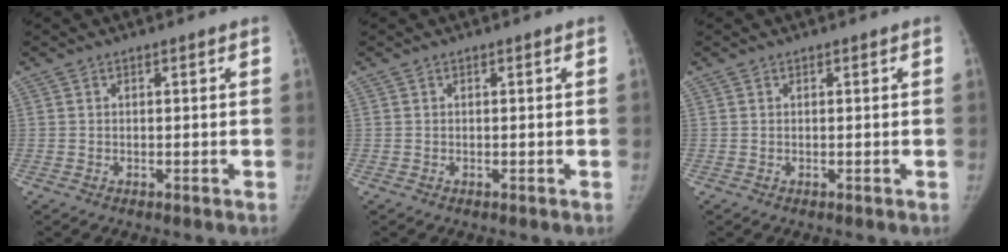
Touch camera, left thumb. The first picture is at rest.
{"total": 0.0}
{"total": 0.0}